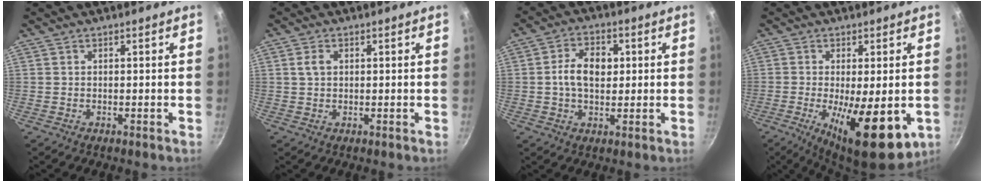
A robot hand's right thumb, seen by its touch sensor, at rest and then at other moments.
{"total": 2.4, "force": [0.6, 1.7, 1.6], "torque": [-0.032, 0.005, 0.013]}
{"total": 8.1, "force": [0.8, 5.3, 6.1], "torque": [-0.092, 0.012, 0.009]}
{"total": 15.5, "force": [-4.3, 5.3, 13.9], "torque": [-0.194, -0.022, -0.046]}